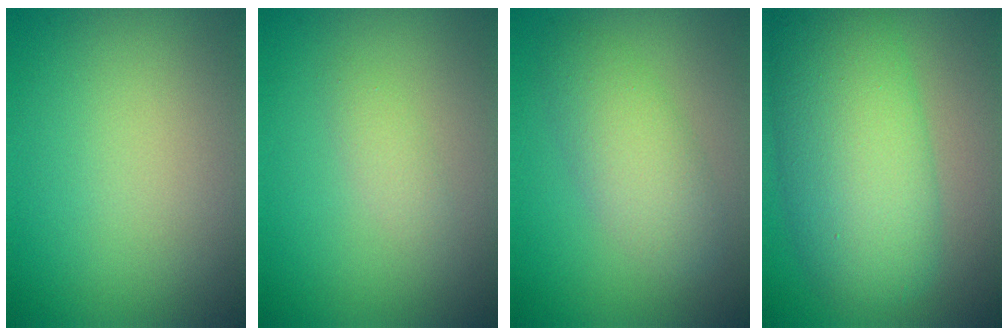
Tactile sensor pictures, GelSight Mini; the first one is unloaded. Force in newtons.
{"total": 1.1, "press": 1.1, "slide": 0.0}
{"total": 3.8, "press": 3.8, "slide": 0.1}
{"total": 9.4, "press": 9.4, "slide": 0.1}